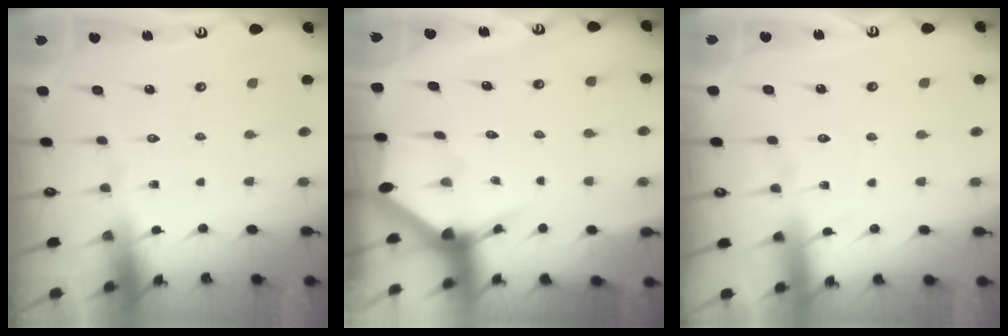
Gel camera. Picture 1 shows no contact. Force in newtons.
{"total": 2.3, "press": 2.3, "slide": 0.1}
{"total": 3.6, "press": 3.5, "slide": 0.5}